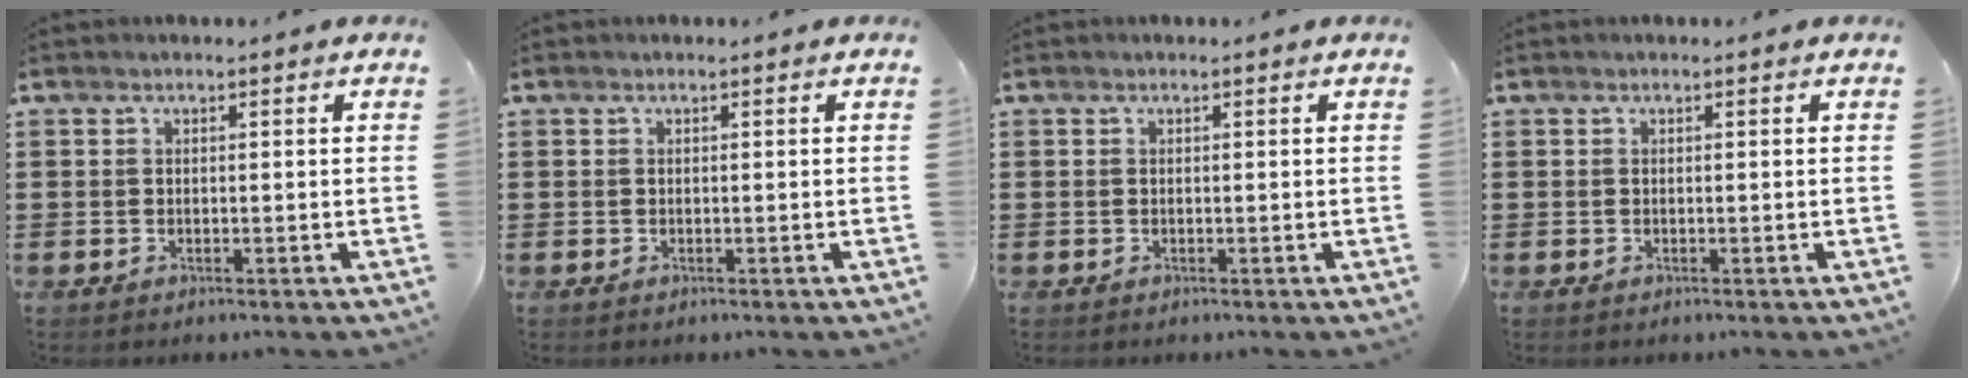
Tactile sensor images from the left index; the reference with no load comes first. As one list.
[{"total": 0.0}, {"total": 0.0}, {"total": 0.0}]